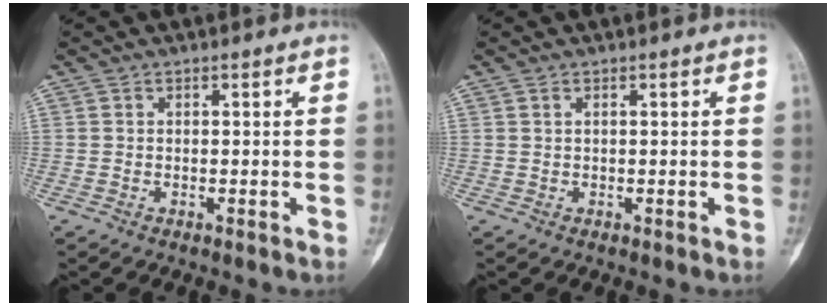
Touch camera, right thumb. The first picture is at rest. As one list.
[{"total": 0.0}]